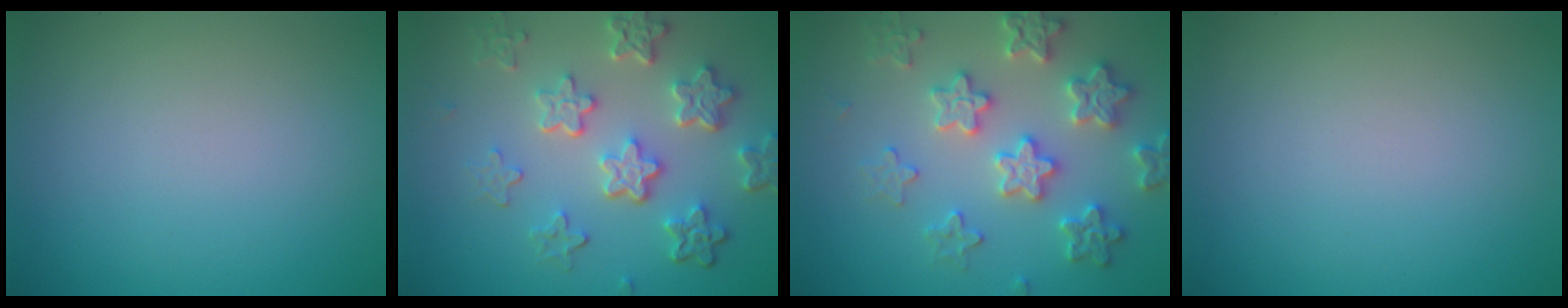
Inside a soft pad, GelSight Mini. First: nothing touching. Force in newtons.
{"total": 6.0, "press": 4.5, "slide": 4.0}
{"total": 5.4, "press": 5.3, "slide": 1.1}
{"total": 0.0}